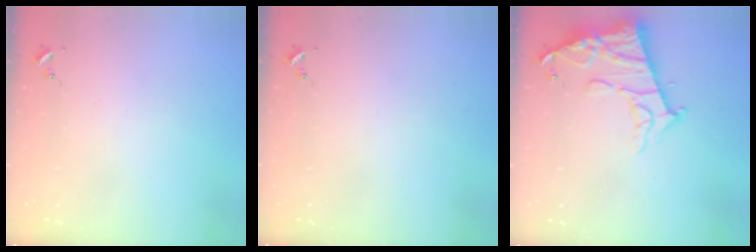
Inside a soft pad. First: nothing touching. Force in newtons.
{"total": 0.0}
{"total": 14.9, "press": 14.8, "slide": 1.4}